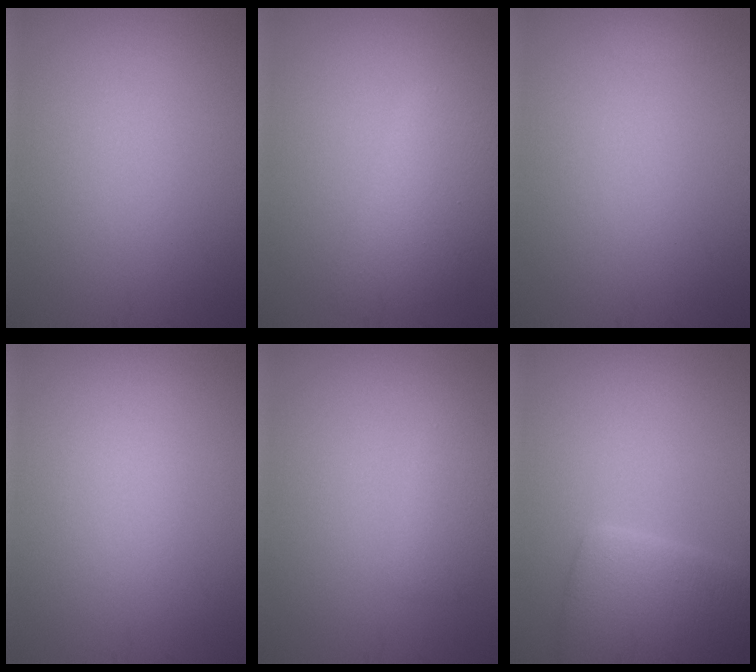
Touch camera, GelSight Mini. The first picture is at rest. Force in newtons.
{"total": 3.9, "press": 3.9, "slide": 0.3}
{"total": 0.6, "press": 0.6, "slide": 0.1}
{"total": 0.0}
{"total": 1.9, "press": 1.9, "slide": 0.1}
{"total": 6.2, "press": 6.2, "slide": 0.4}